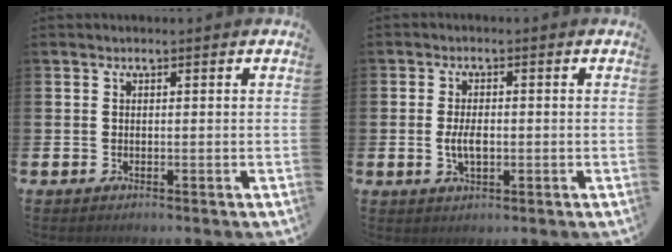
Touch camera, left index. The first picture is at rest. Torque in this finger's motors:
{"motor_torque": [0.44, -0.26, 0.10, 0.10]}